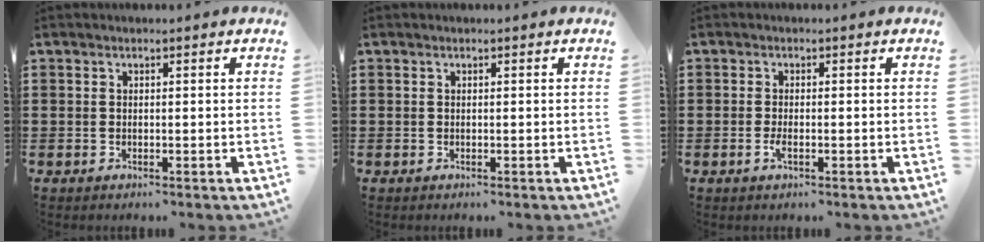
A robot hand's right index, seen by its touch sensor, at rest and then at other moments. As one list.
[{"total": 0.0}, {"total": 1.5, "force": [-0.5, 0.4, 1.4], "torque": [-0.032, -0.004, -0.011]}]